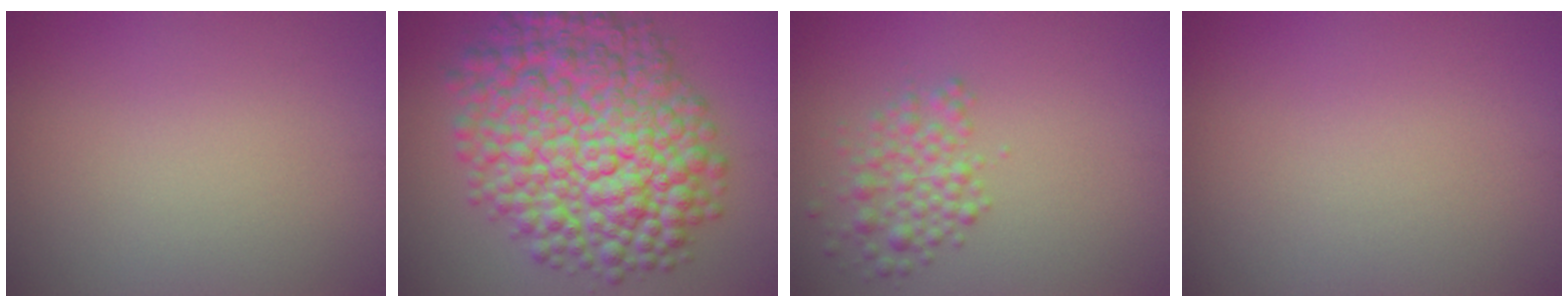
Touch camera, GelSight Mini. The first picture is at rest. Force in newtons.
{"total": 13.0, "press": 13.0, "slide": 0.3}
{"total": 2.9, "press": 2.9, "slide": 0.1}
{"total": 0.0}